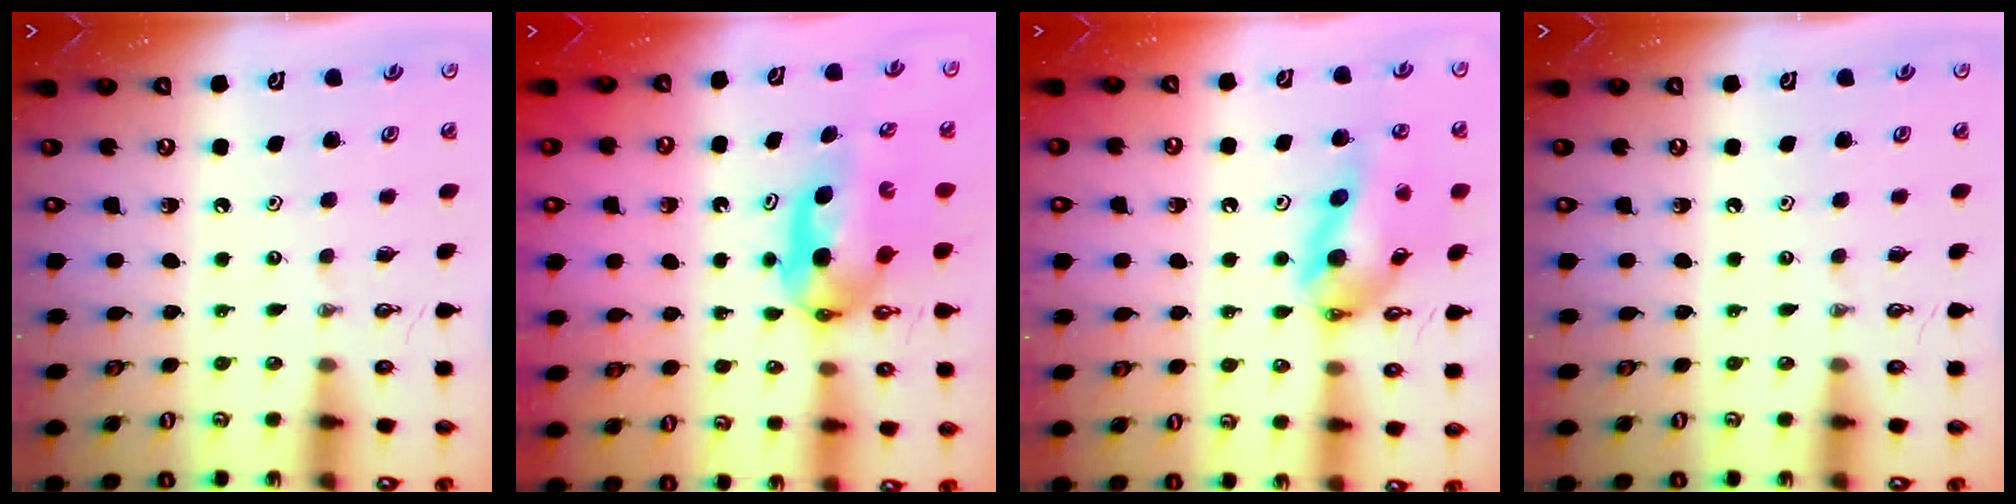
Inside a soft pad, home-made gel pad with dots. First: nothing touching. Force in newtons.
{"total": 7.3, "press": 6.3, "slide": 3.5}
{"total": 14.0, "press": 13.8, "slide": 2.3}
{"total": 0.0}